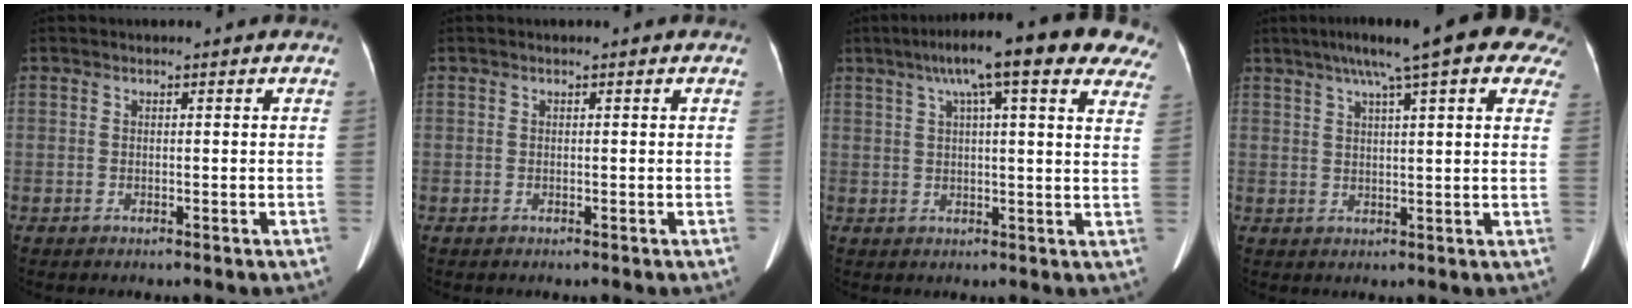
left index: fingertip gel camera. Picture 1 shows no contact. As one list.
[{"total": 0.0}, {"total": 19.0, "force": [12.6, 3.3, 13.8], "torque": [-0.206, 0.051, 0.152]}, {"total": 17.6, "force": [11.9, 3.2, 12.6], "torque": [-0.191, 0.054, 0.145]}]